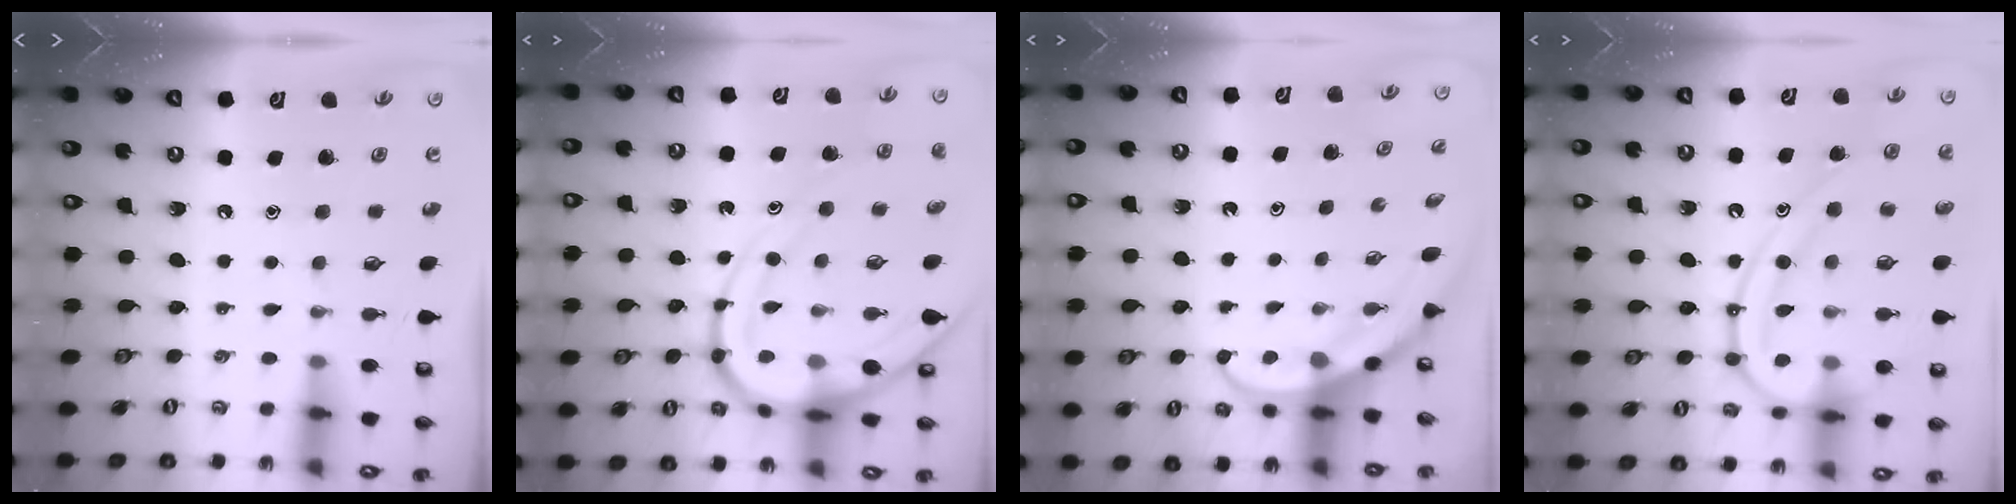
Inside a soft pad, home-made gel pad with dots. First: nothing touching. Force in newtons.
{"total": 14.1, "press": 14.1, "slide": 1.2}
{"total": 4.0, "press": 3.9, "slide": 0.3}
{"total": 16.0, "press": 16.0, "slide": 1.5}